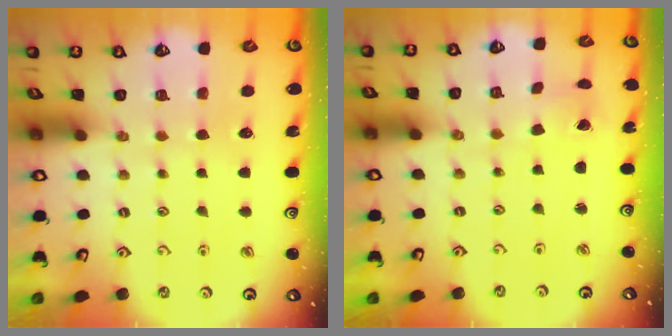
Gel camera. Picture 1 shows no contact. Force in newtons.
{"total": 0.8, "press": 0.8, "slide": 0.0}